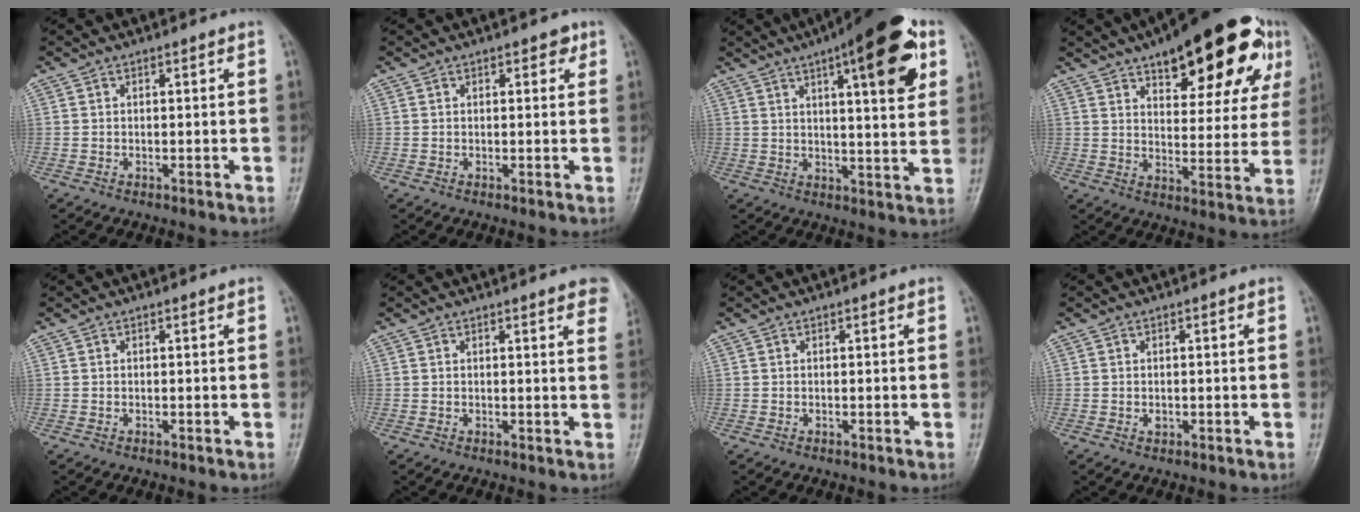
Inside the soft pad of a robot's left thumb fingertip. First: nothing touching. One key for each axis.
{"total": 2.0, "fx": 1.0, "fy": 1.1, "fz": 1.3, "tx": -0.002, "ty": -0.001, "tz": 0.010}
{"total": 17.9, "fx": 8.2, "fy": 5.0, "fz": 15.1, "tx": -0.186, "ty": -0.015, "tz": 0.110}
{"total": 24.0, "fx": 13.4, "fy": 9.4, "fz": 17.5, "tx": -0.202, "ty": -0.020, "tz": 0.188}
{"total": 0.0}
{"total": 6.7, "fx": 4.7, "fy": 1.5, "fz": 4.6, "tx": -0.036, "ty": -0.008, "tz": 0.043}
{"total": 0.0}
{"total": 1.0, "fx": -0.1, "fy": 0.8, "fz": 0.7, "tx": -0.005, "ty": 0.000, "tz": -0.001}